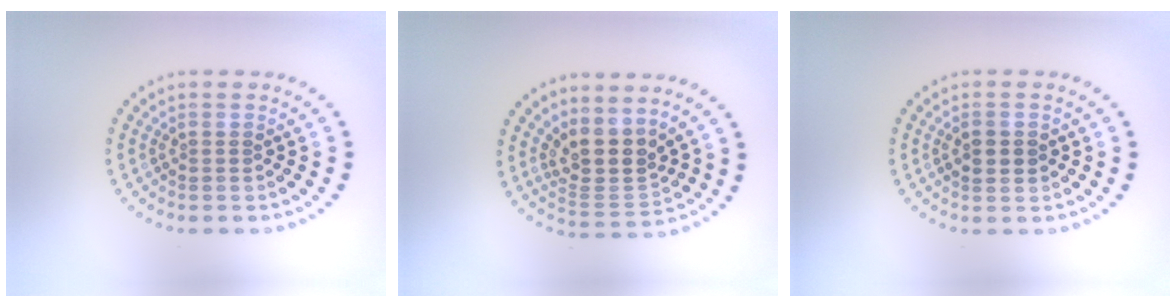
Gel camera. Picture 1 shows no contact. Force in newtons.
{"total": 3.8, "press": 2.9, "slide": 2.5}
{"total": 1.7, "press": 1.7, "slide": 0.2}